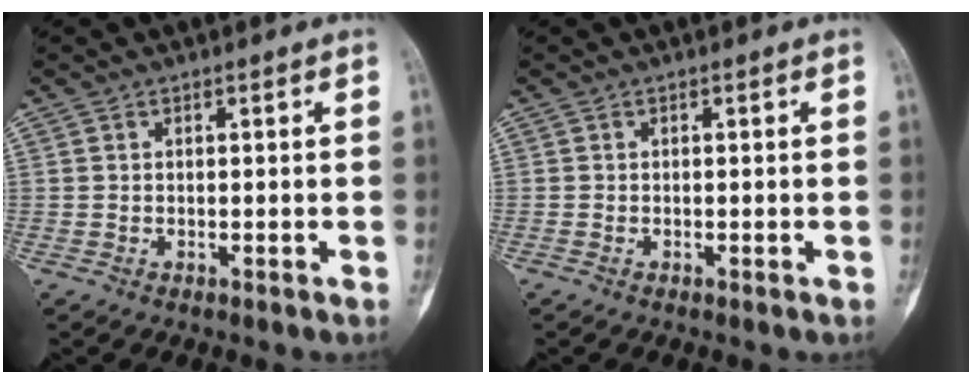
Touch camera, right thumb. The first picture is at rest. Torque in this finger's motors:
{"motor_torque": [0.16, 0.07, 0.10, 0.24, 0.05]}